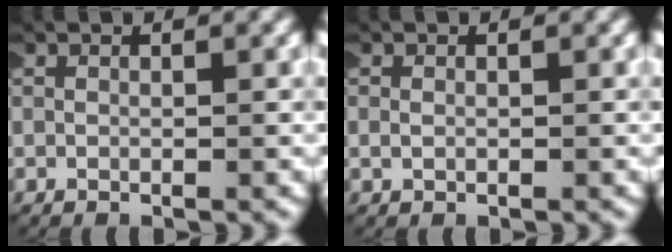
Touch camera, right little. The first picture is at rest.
{"total": 0.5, "force": [0.0, 0.4, 0.4], "torque": [-0.014, 0.002, 0.000]}